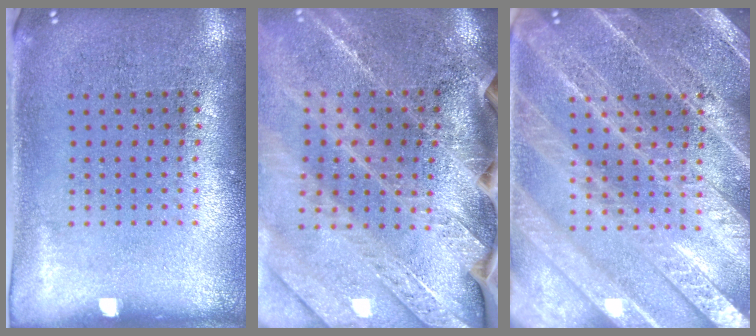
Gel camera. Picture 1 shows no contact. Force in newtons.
{"total": 3.3, "press": 3.0, "slide": 1.5}
{"total": 5.9, "press": 5.9, "slide": 0.7}